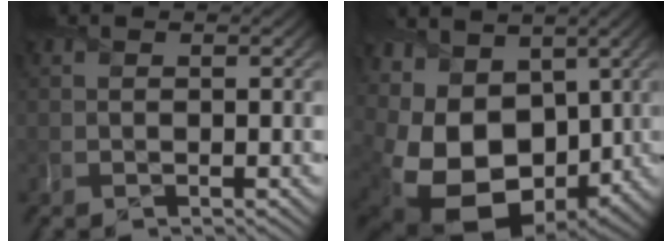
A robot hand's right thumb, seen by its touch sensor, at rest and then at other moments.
{"total": 15.2, "force": [0.2, 11.5, 9.9], "torque": [-0.234, -0.038, 0.034]}